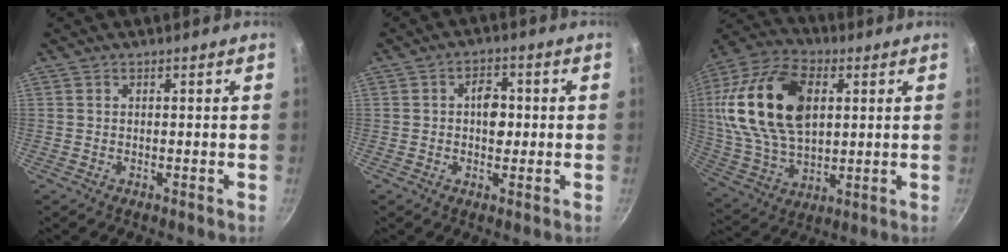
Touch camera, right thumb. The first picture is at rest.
{"total": 5.2, "force": [0.1, 3.5, 3.9], "torque": [-0.028, 0.008, -0.002]}
{"total": 24.7, "force": [5.5, 15.0, 18.8], "torque": [-0.355, 0.002, 0.098]}